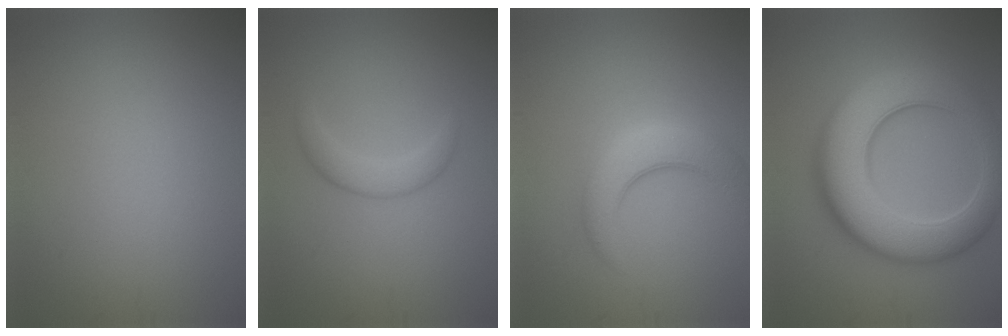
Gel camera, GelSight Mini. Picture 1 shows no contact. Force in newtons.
{"total": 2.2, "press": 2.2, "slide": 0.1}
{"total": 4.3, "press": 4.3, "slide": 0.3}
{"total": 10.4, "press": 10.4, "slide": 0.5}